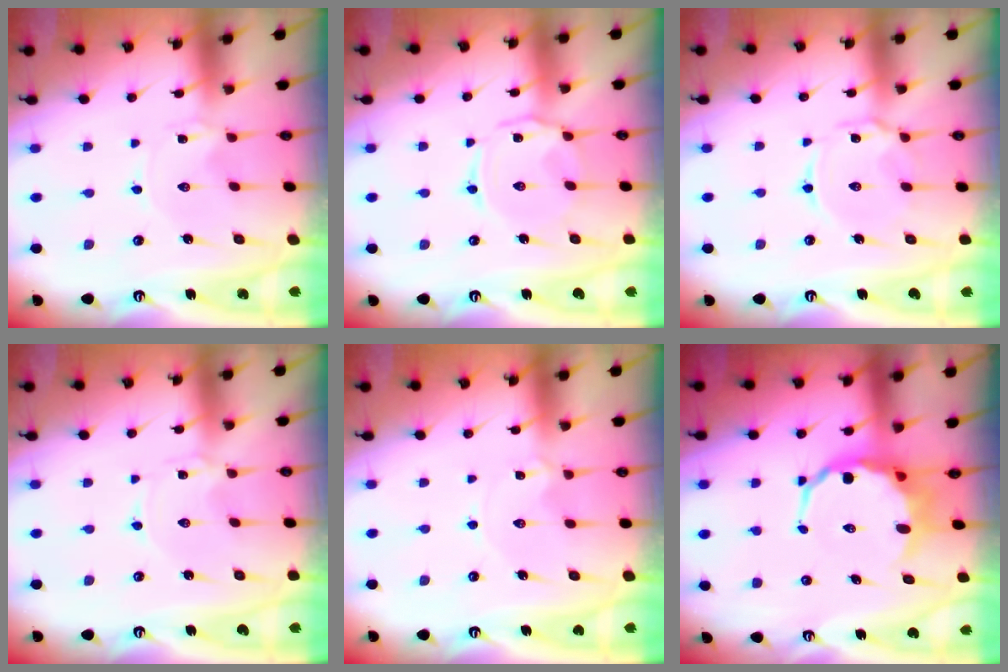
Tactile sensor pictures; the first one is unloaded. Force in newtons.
{"total": 4.3, "press": 4.3, "slide": 0.4}
{"total": 6.1, "press": 6.1, "slide": 0.4}
{"total": 0.0}
{"total": 0.8, "press": 0.8, "slide": 0.1}
{"total": 7.5, "press": 7.2, "slide": 2.1}